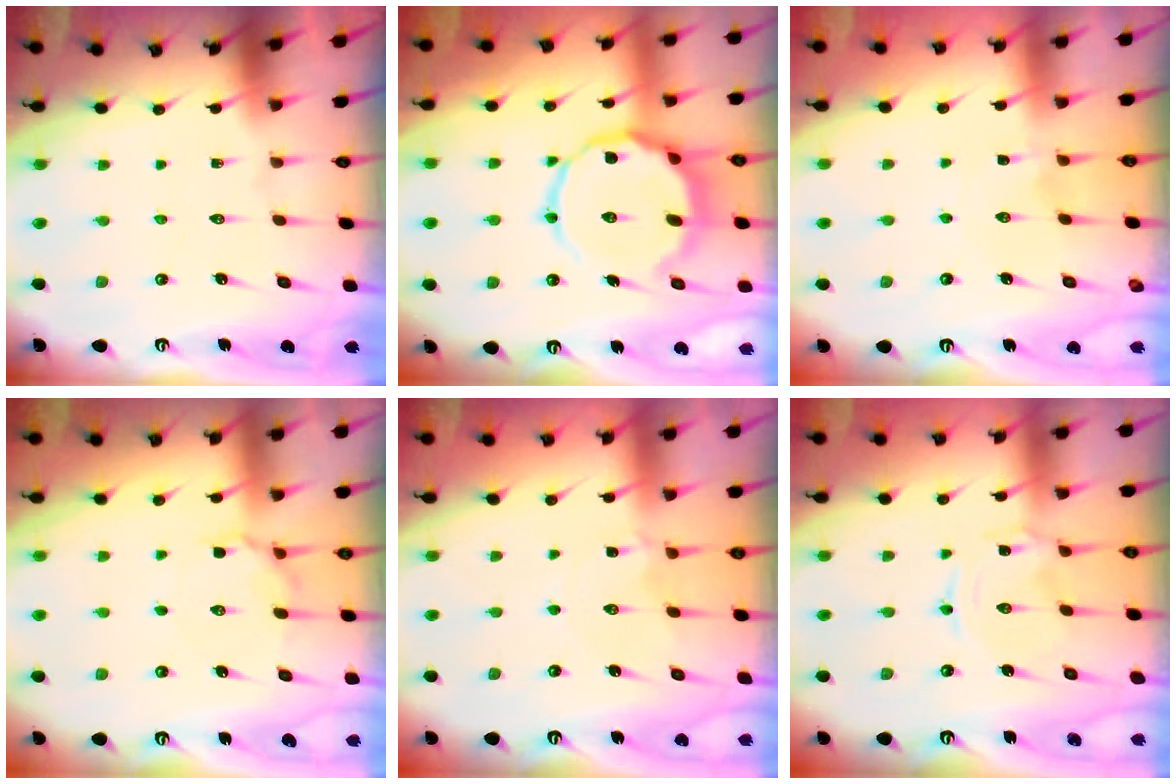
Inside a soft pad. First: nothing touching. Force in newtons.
{"total": 13.7, "press": 13.6, "slide": 1.2}
{"total": 0.7, "press": 0.7, "slide": 0.1}
{"total": 6.5, "press": 6.4, "slide": 1.2}
{"total": 1.2, "press": 1.2, "slide": 0.3}
{"total": 0.0}